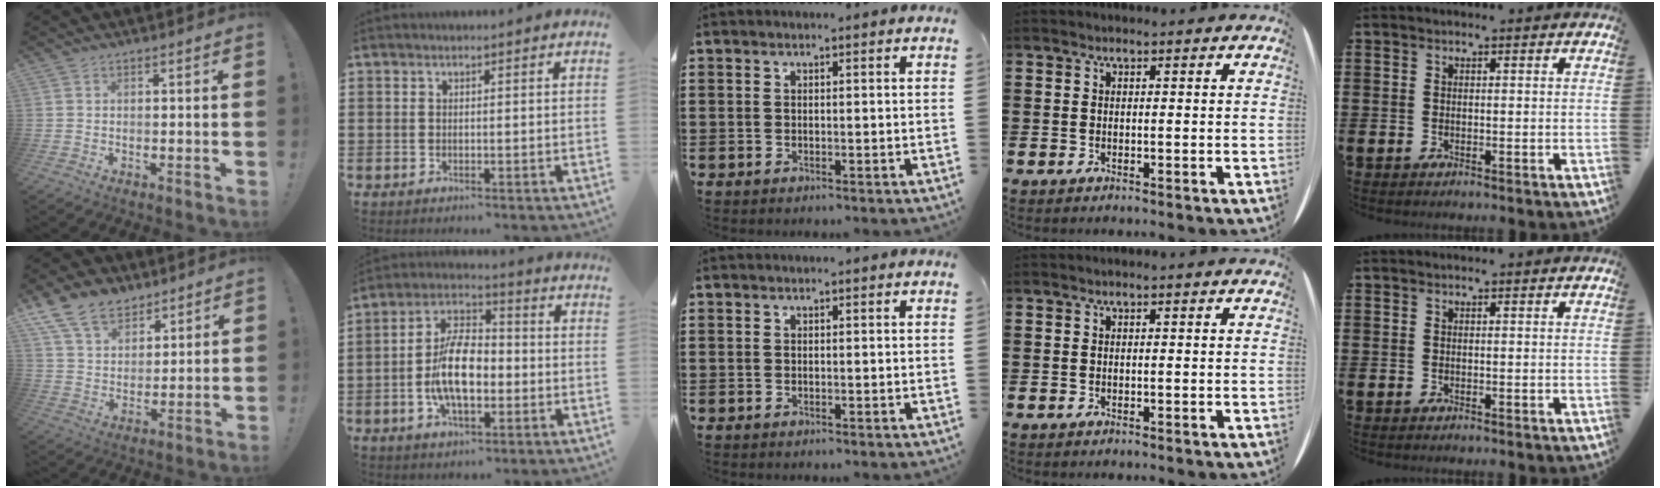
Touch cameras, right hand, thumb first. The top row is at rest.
{"thumb": {"total": 12.7, "force": [9.1, 7.6, 4.6], "torque": [-0.089, -0.057, 0.176]}, "index": {"total": 10.4, "force": [-2.0, 5.4, 8.8], "torque": [-0.182, 0.002, -0.042]}}